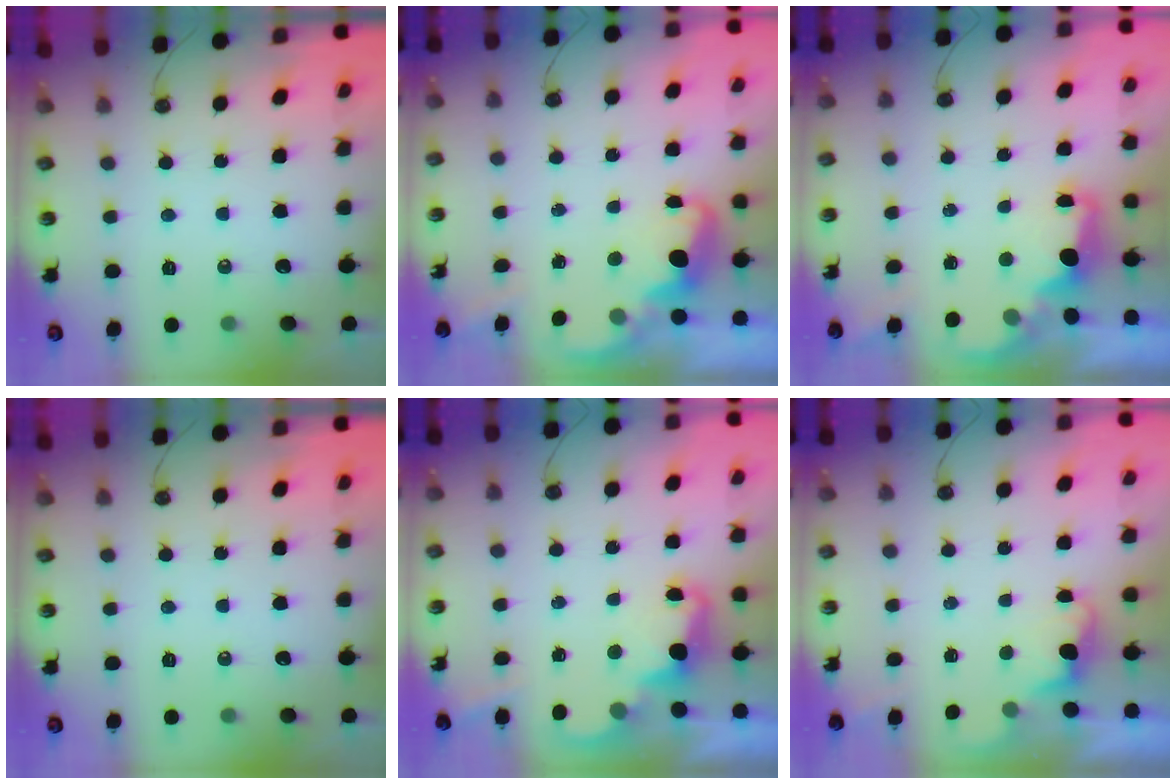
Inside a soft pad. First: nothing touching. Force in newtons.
{"total": 2.6, "press": 2.5, "slide": 0.8}
{"total": 2.1, "press": 2.0, "slide": 0.8}
{"total": 0.0}
{"total": 2.5, "press": 2.5, "slide": 0.6}
{"total": 0.9, "press": 0.6, "slide": 0.7}